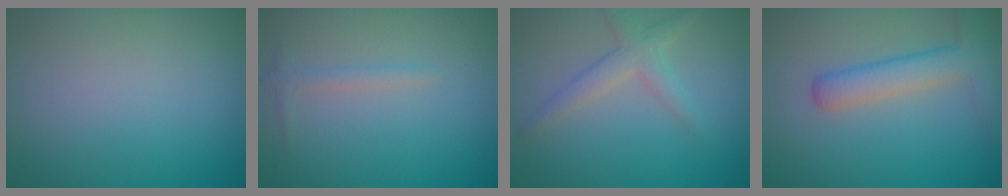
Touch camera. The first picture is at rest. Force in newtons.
{"total": 1.1, "press": 1.1, "slide": 0.1}
{"total": 2.6, "press": 2.6, "slide": 0.2}
{"total": 4.1, "press": 4.1, "slide": 0.2}